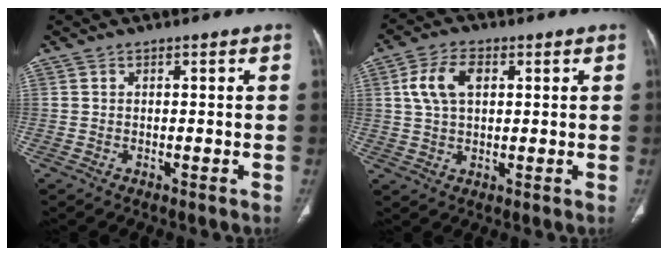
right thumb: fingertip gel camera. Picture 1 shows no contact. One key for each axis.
{"total": 7.7, "fx": 2.1, "fy": 4.6, "fz": 5.8, "tx": -0.113, "ty": 0.009, "tz": 0.041}